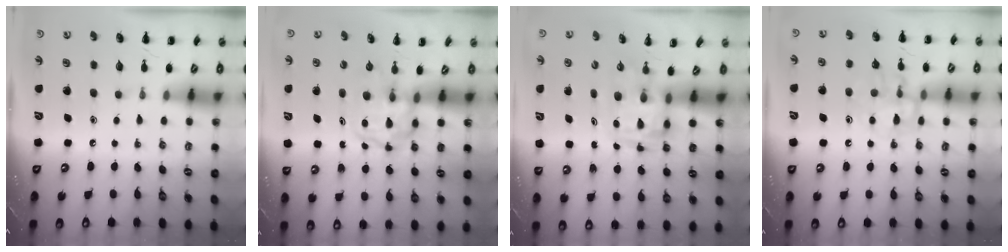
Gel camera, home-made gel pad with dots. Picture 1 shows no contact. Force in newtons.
{"total": 3.8, "press": 3.8, "slide": 0.4}
{"total": 3.5, "press": 3.5, "slide": 0.6}
{"total": 13.1, "press": 13.1, "slide": 1.1}